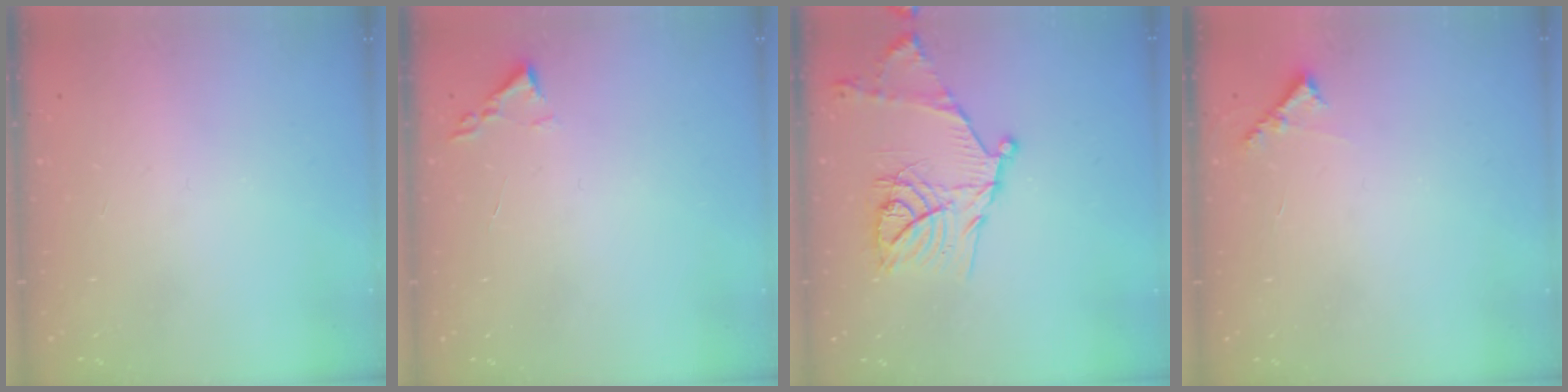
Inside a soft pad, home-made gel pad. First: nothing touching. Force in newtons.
{"total": 1.8, "press": 1.7, "slide": 0.2}
{"total": 17.5, "press": 17.5, "slide": 1.2}
{"total": 5.8, "press": 5.8, "slide": 0.5}